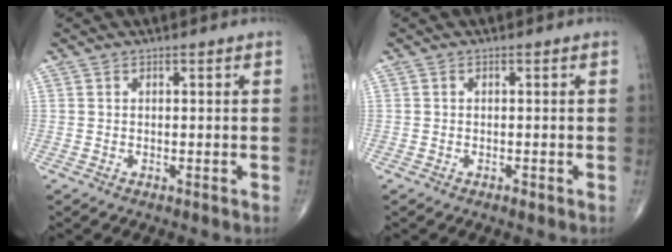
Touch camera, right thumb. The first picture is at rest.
{"total": 0.7, "force": [-0.4, 0.3, 0.5], "torque": [-0.009, -0.001, -0.009]}